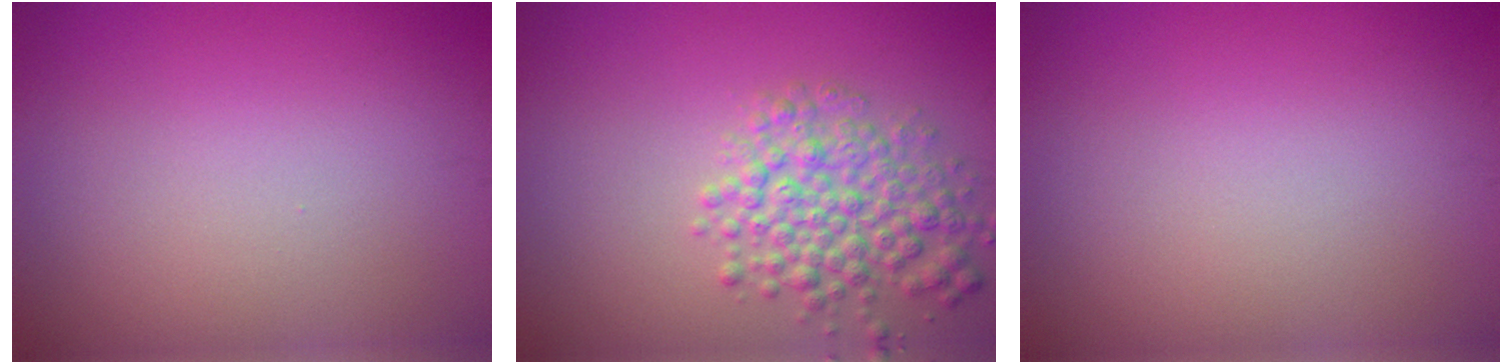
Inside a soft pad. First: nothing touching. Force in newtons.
{"total": 4.6, "press": 4.6, "slide": 0.2}
{"total": 0.0}